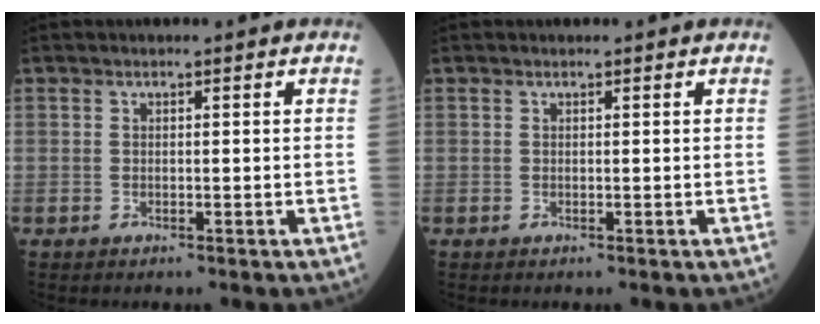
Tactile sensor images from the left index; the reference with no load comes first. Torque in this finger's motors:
{"motor_torque": [-0.15, 0.15, 0.02, 0.00]}